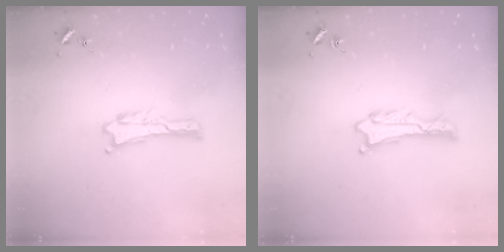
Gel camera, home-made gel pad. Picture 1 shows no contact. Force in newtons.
{"total": 0.9, "press": 0.8, "slide": 0.1}